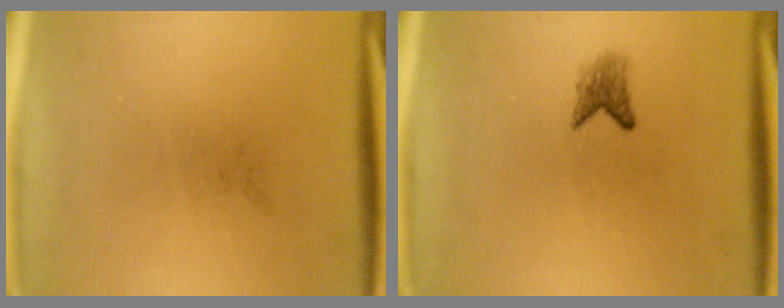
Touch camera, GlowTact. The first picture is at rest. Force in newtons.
{"total": 1.8}